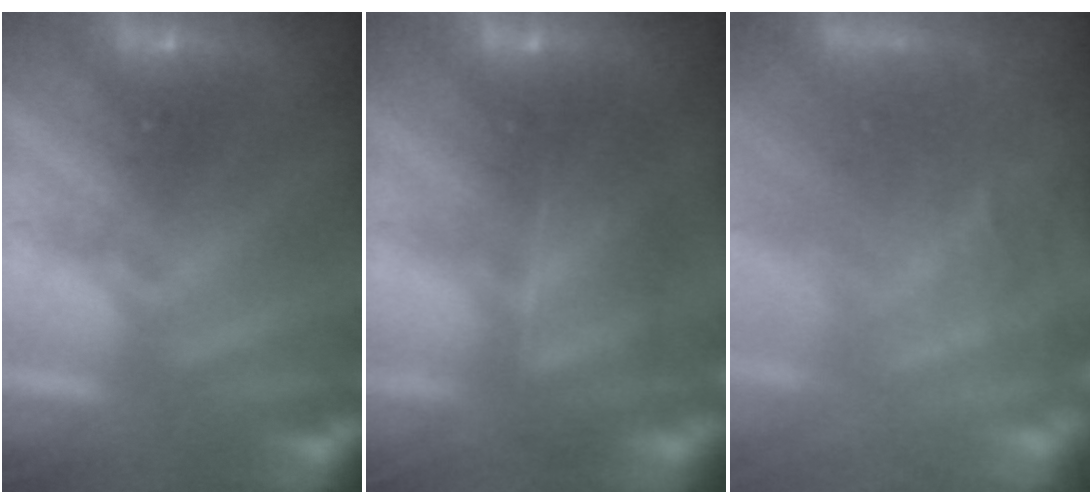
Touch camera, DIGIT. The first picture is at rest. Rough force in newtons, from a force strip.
{"total": 7.4}
{"total": 7.5}